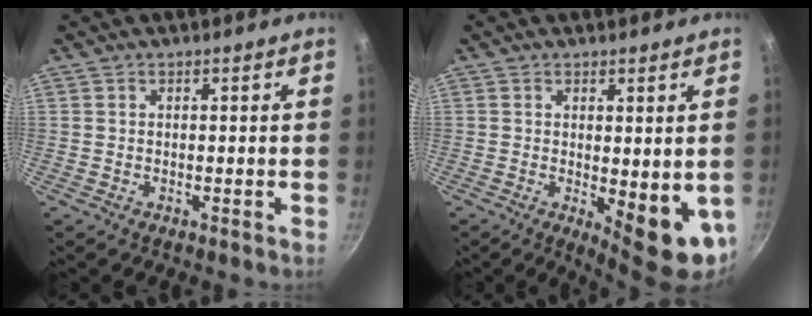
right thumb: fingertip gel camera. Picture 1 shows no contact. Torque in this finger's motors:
{"motor_torque": [-0.19, 0.57, 0.82, 0.57, 0.07]}